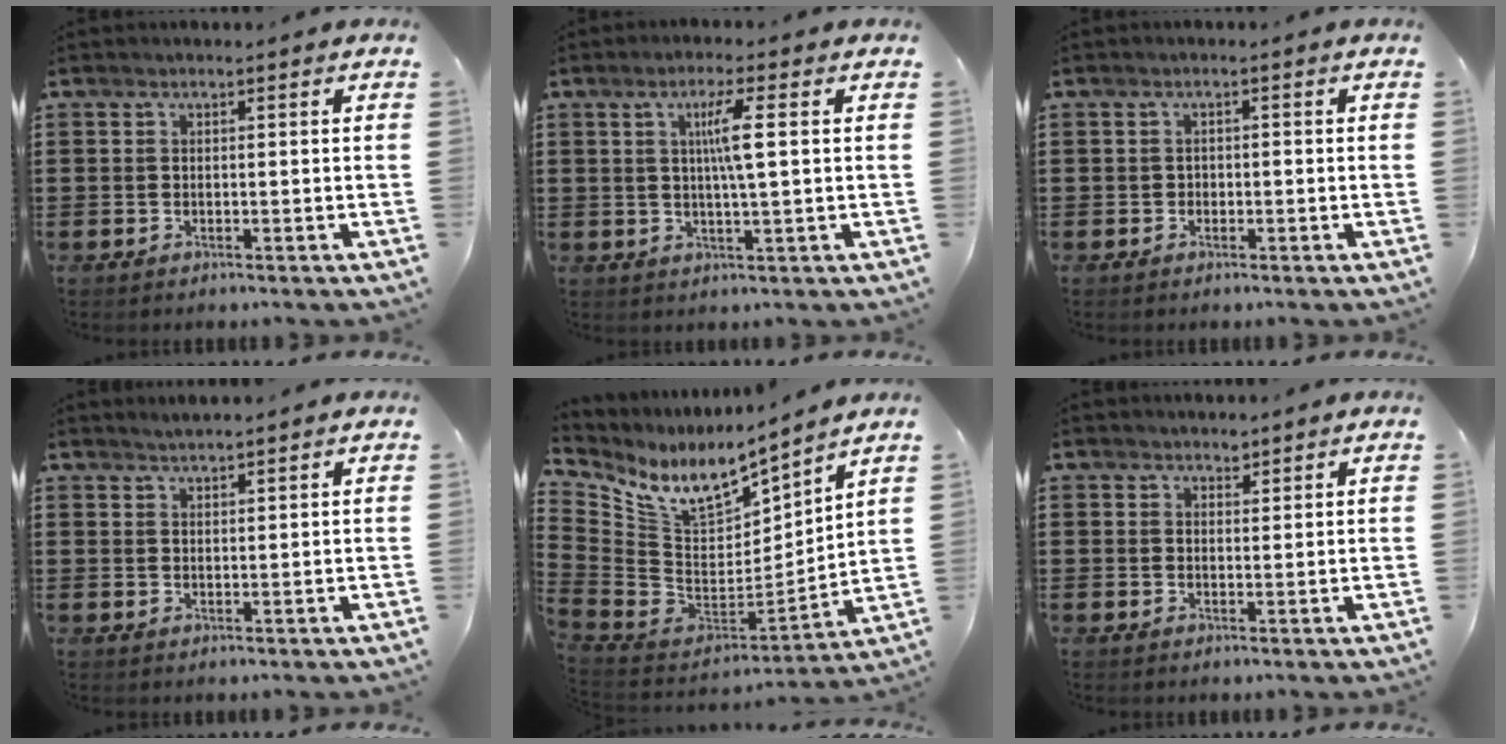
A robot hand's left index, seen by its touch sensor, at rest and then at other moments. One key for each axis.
{"total": 5.1, "fx": 1.1, "fy": 0.2, "fz": 5.0, "tx": -0.096, "ty": 0.002, "tz": 0.014}
{"total": 0.6, "fx": -0.2, "fy": 0.5, "fz": 0.4, "tx": -0.010, "ty": 0.000, "tz": -0.004}
{"total": 1.5, "fx": 1.5, "fy": -0.1, "fz": 0.2, "tx": -0.007, "ty": 0.002, "tz": 0.029}
{"total": 9.7, "fx": 7.0, "fy": 3.9, "fz": 5.5, "tx": -0.130, "ty": -0.053, "tz": 0.126}
{"total": 1.7, "fx": 1.5, "fy": 0.7, "fz": 0.2, "tx": -0.006, "ty": 0.002, "tz": 0.030}